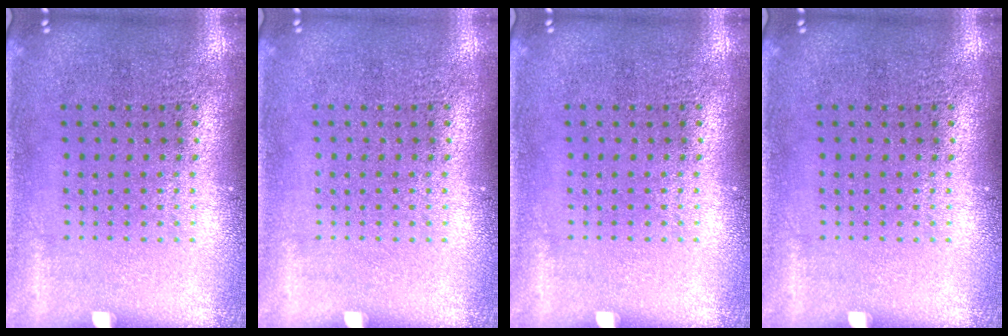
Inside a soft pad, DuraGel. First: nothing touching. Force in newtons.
{"total": 0.0}
{"total": 0.0}
{"total": 0.0}